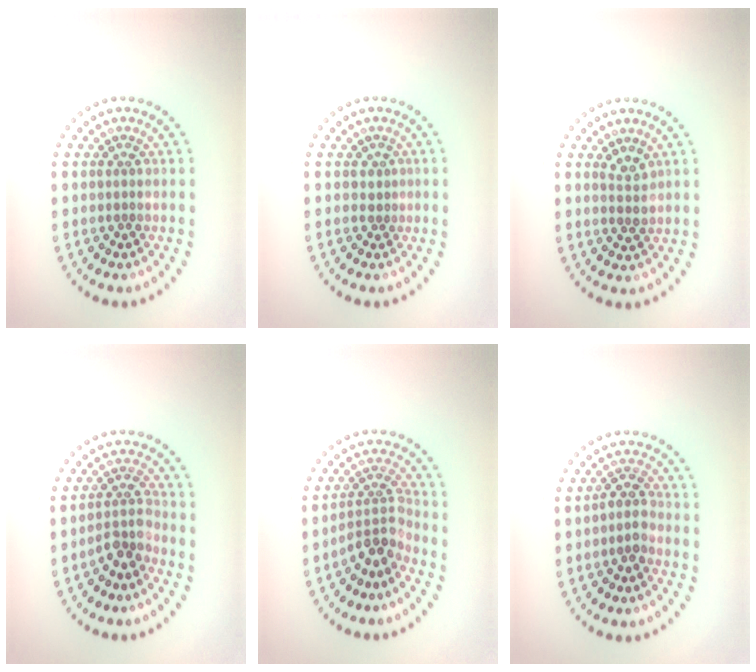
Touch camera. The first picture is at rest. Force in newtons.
{"total": 0.6, "press": 0.2, "slide": 0.5}
{"total": 1.6, "press": 1.4, "slide": 0.7}
{"total": 2.7, "press": 2.0, "slide": 1.7}
{"total": 3.3, "press": 2.3, "slide": 2.4}
{"total": 2.1, "press": 1.7, "slide": 1.3}